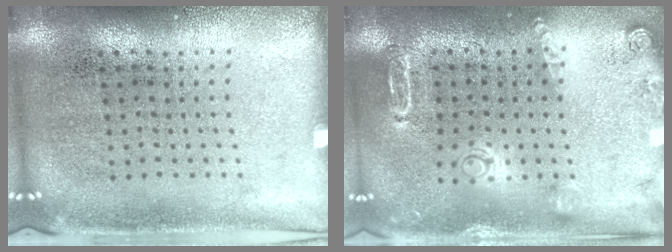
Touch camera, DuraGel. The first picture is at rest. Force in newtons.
{"total": 1.8, "press": 1.8, "slide": 0.1}